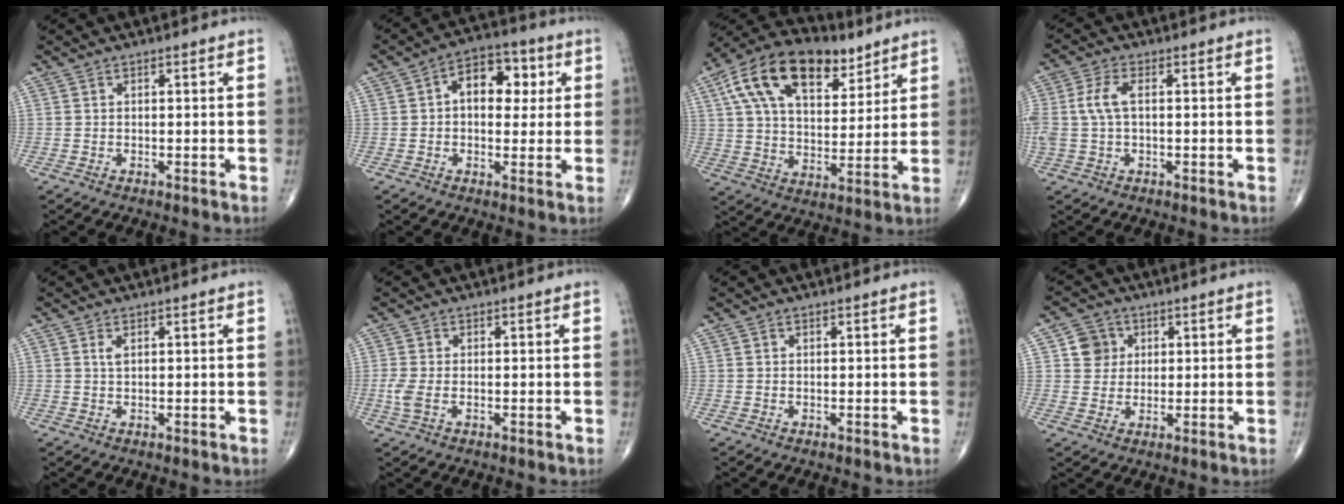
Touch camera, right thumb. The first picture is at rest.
{"total": 10.1, "force": [2.0, 6.5, 7.5], "torque": [-0.073, 0.018, 0.023]}
{"total": 20.7, "force": [10.5, 11.3, 13.9], "torque": [-0.219, -0.010, 0.183]}
{"total": 5.9, "force": [0.6, 3.0, 5.1], "torque": [-0.136, 0.015, 0.010]}
{"total": 1.1, "force": [0.5, 0.4, 0.9], "torque": [-0.018, 0.002, 0.011]}
{"total": 2.8, "force": [-0.5, 1.5, 2.3], "torque": [-0.068, -0.004, -0.010]}
{"total": 0.0}
{"total": 5.2, "force": [1.5, 4.8, 1.3], "torque": [0.005, 0.000, 0.022]}